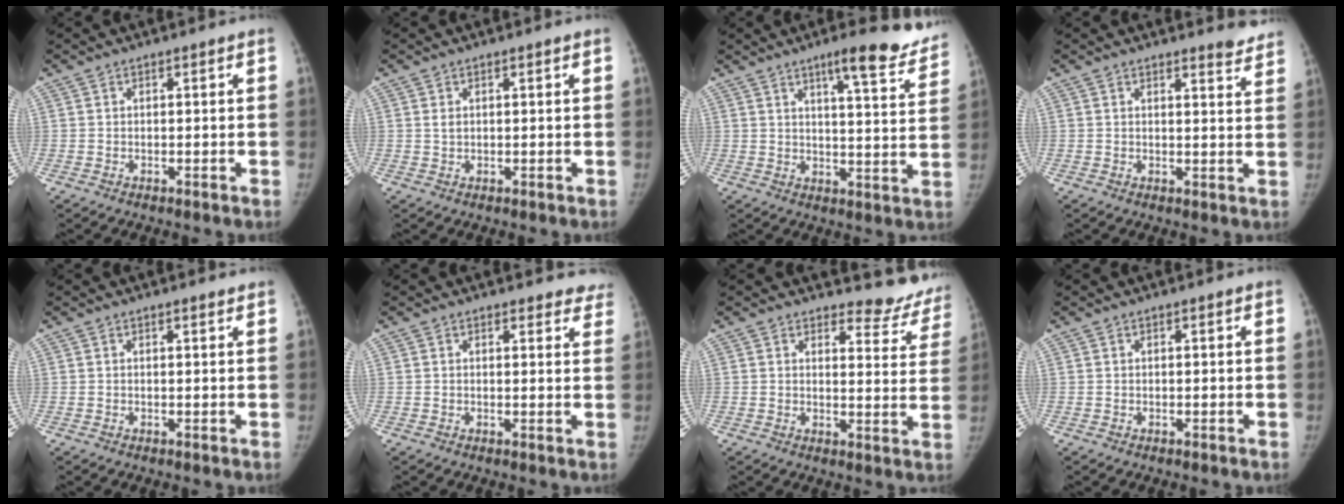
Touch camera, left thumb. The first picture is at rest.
{"total": 1.4, "force": [0.7, 0.8, 0.9], "torque": [-0.013, -0.004, 0.016]}
{"total": 14.0, "force": [10.5, 2.5, 8.9], "torque": [-0.088, -0.056, 0.131]}
{"total": 4.6, "force": [4.4, 0.7, 1.2], "torque": [-0.003, -0.034, 0.040]}
{"total": 1.0, "force": [0.8, 0.2, 0.5], "torque": [-0.006, -0.004, 0.013]}
{"total": 4.8, "force": [4.4, 1.7, 0.9], "torque": [0.025, -0.017, 0.034]}
{"total": 9.7, "force": [9.1, 3.2, 0.5], "torque": [0.037, -0.086, 0.085]}
{"total": 0.0}